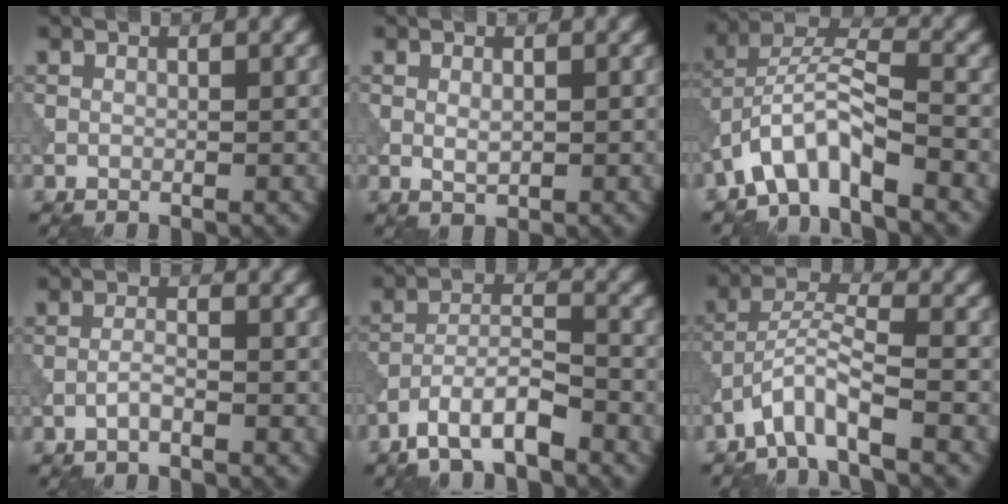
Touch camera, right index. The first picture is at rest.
{"total": 1.1, "force": [0.1, 0.5, 1.0], "torque": [-0.022, -0.001, 0.004]}
{"total": 5.8, "force": [-3.9, 1.6, 4.0], "torque": [-0.075, 0.012, -0.082]}
{"total": 1.2, "force": [-0.7, 0.1, 0.9], "torque": [-0.018, 0.005, -0.017]}
{"total": 5.0, "force": [-3.6, 1.4, 3.2], "torque": [-0.059, 0.003, -0.073]}
{"total": 4.2, "force": [-2.9, 0.5, 3.0], "torque": [-0.056, 0.014, -0.063]}